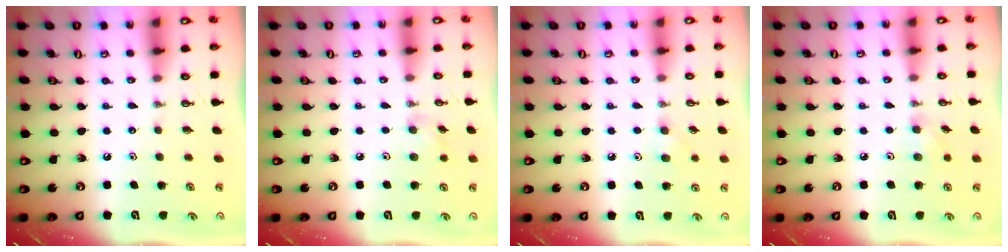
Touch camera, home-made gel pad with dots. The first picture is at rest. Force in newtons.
{"total": 6.2, "press": 5.8, "slide": 2.1}
{"total": 5.4, "press": 5.4, "slide": 0.7}
{"total": 5.5, "press": 5.4, "slide": 1.5}